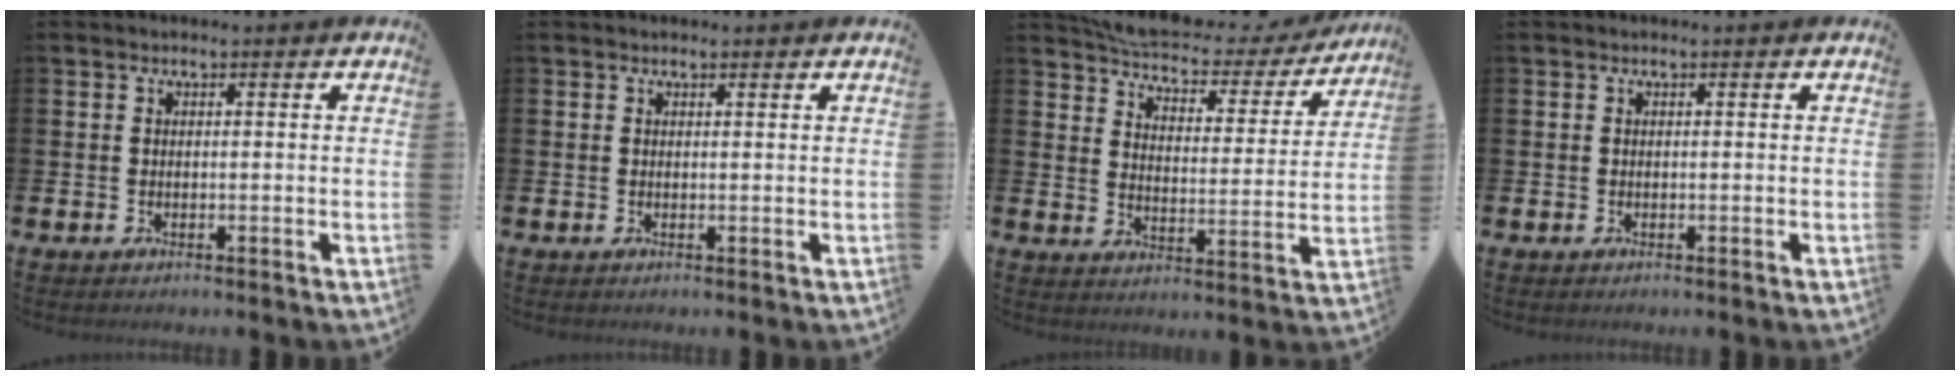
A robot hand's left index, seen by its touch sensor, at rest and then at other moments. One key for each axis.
{"total": 0.5, "fx": 0.5, "fy": 0.0, "fz": 0.0, "tx": 0.014, "ty": -0.006, "tz": 0.007}
{"total": 5.8, "fx": 5.4, "fy": 1.4, "fz": 1.8, "tx": -0.059, "ty": -0.038, "tz": 0.087}
{"total": 0.0}